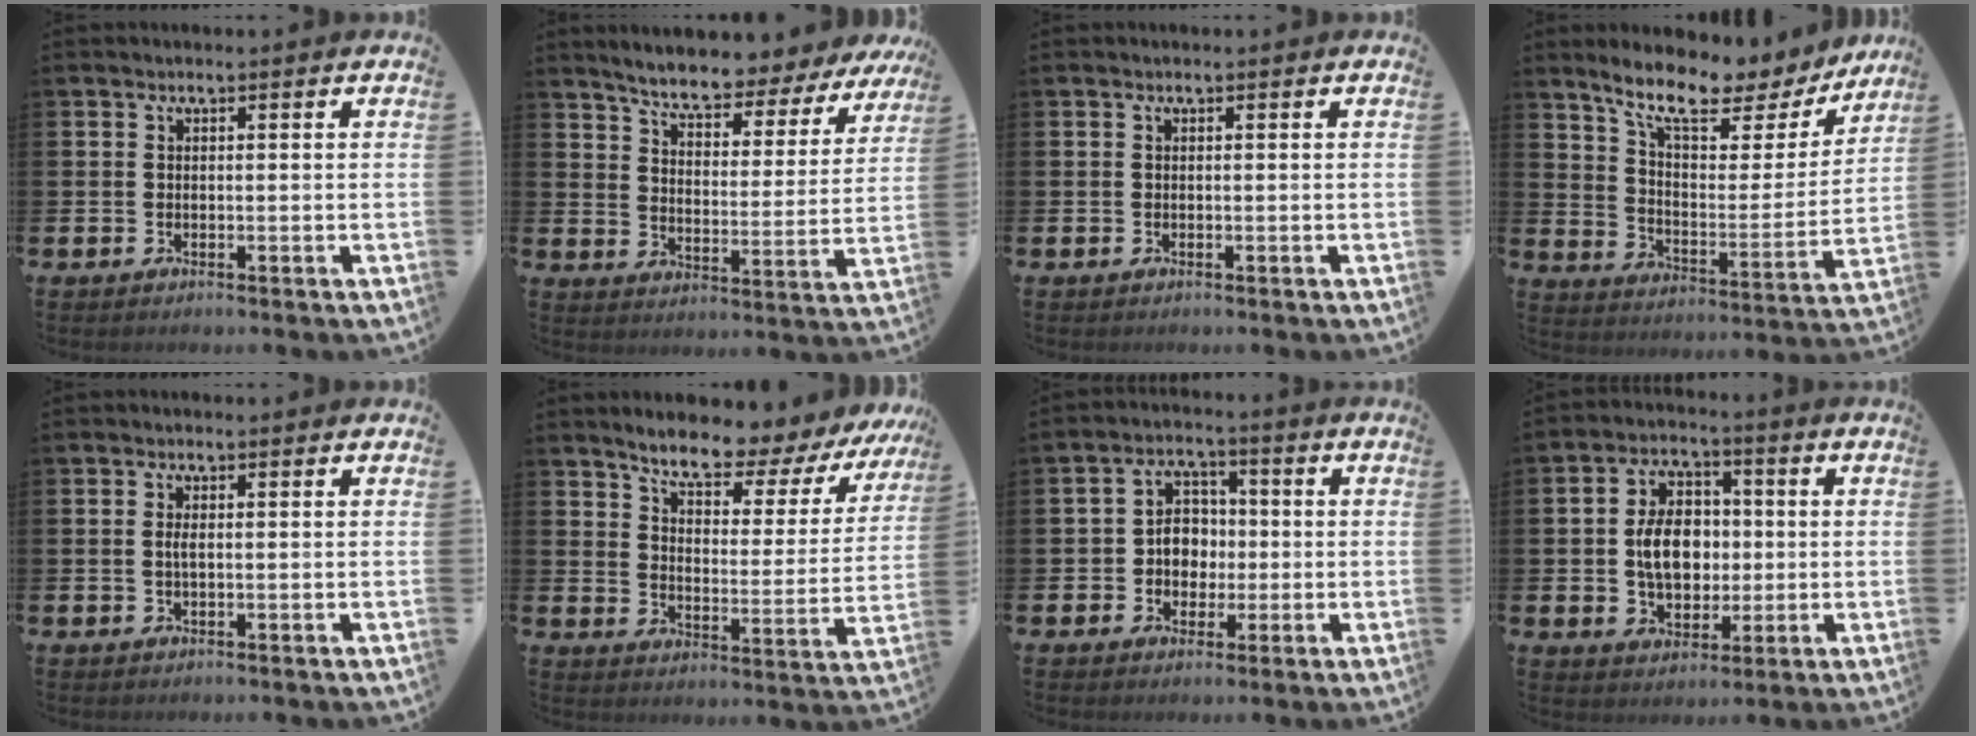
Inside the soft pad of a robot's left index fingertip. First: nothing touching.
{"total": 7.0, "force": [6.7, 0.8, 2.1], "torque": [-0.064, -0.052, 0.110]}
{"total": 0.0}
{"total": 10.8, "force": [9.4, 2.9, 4.7], "torque": [-0.117, -0.056, 0.161]}
{"total": 1.2, "force": [0.1, 0.4, 1.1], "torque": [-0.017, 0.001, -0.001]}
{"total": 7.3, "force": [6.7, 1.4, 2.5], "torque": [-0.076, -0.052, 0.109]}
{"total": 4.8, "force": [-0.1, 4.2, 2.3], "torque": [-0.045, 0.008, -0.010]}
{"total": 7.5, "force": [0.1, 5.4, 5.3], "torque": [-0.104, 0.015, -0.004]}